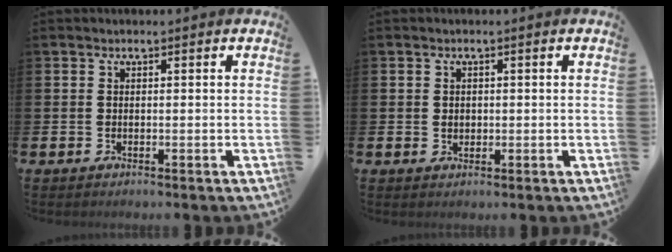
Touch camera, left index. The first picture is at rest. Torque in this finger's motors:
{"motor_torque": [0.09, 0.02, -0.02, 0.04]}